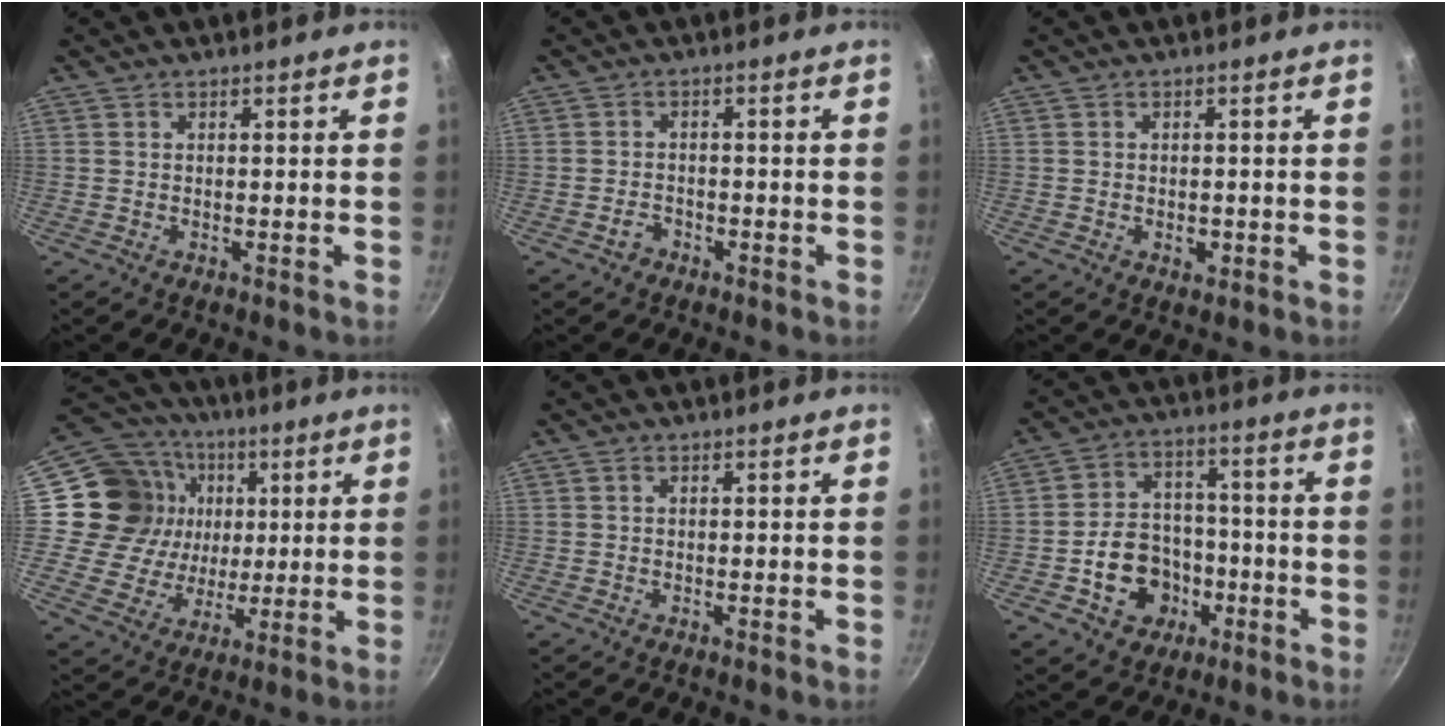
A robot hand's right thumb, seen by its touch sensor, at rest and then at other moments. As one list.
[{"total": 2.1, "force": [-1.4, 1.4, 0.6], "torque": [-0.004, 0.019, -0.020]}, {"total": 1.9, "force": [-0.5, 1.3, 1.2], "torque": [-0.017, 0.001, -0.007]}, {"total": 17.7, "force": [2.7, 16.3, 6.4], "torque": [-0.088, 0.016, 0.044]}, {"total": 0.6, "force": [0.2, 0.4, 0.4], "torque": [-0.007, 0.002, 0.003]}, {"total": 12.5, "force": [-4.0, 10.2, 6.0], "torque": [-0.067, 0.045, -0.057]}]